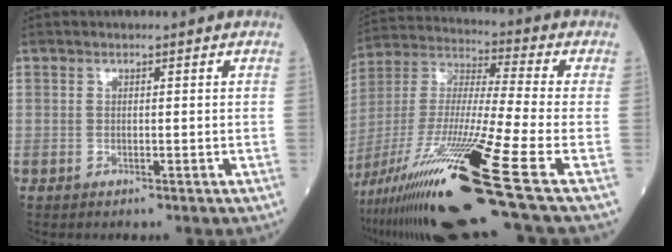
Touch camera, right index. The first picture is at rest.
{"total": 26.2, "force": [-13.6, 0.0, 22.4], "torque": [-0.421, -0.052, -0.248]}